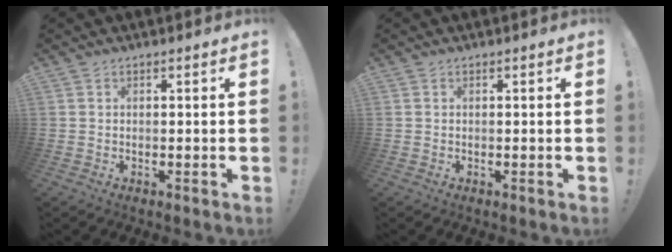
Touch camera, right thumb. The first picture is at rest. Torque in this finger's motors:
{"motor_torque": [0.01, 0.01, 0.01, 0.01, 0.00]}